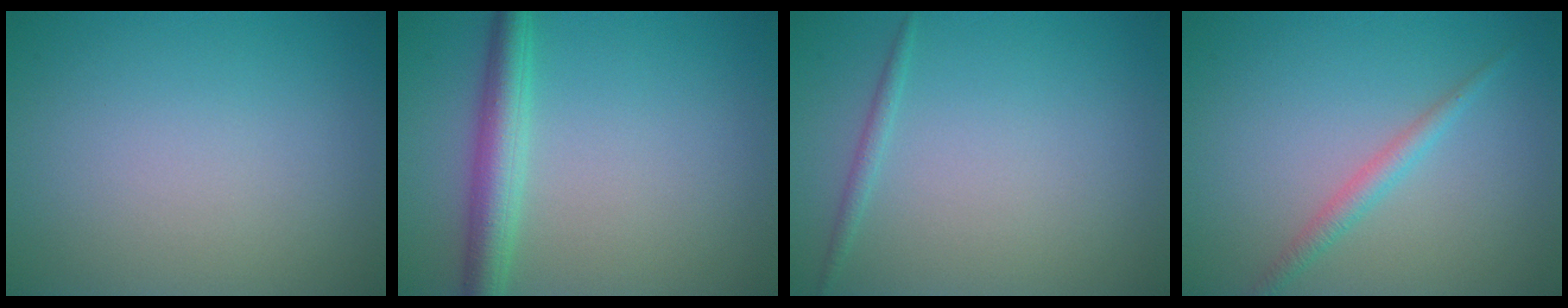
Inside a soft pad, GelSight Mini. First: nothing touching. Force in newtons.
{"total": 3.8, "press": 3.8, "slide": 0.1}
{"total": 0.9, "press": 0.9, "slide": 0.1}
{"total": 1.7, "press": 1.7, "slide": 0.0}